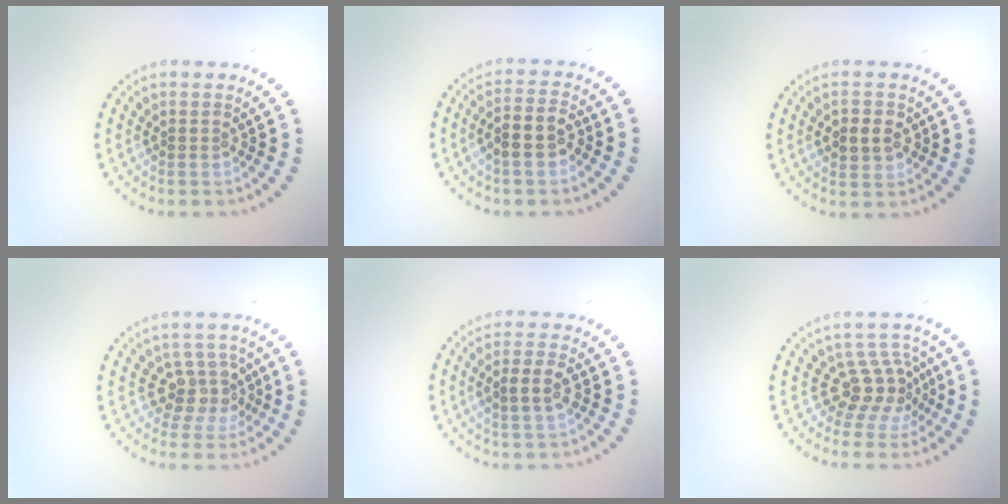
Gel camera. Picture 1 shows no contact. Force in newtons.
{"total": 2.9, "press": 2.7, "slide": 1.0}
{"total": 2.7, "press": 2.7, "slide": 0.5}
{"total": 3.4, "press": 2.6, "slide": 2.2}
{"total": 2.8, "press": 2.8, "slide": 0.5}
{"total": 3.4, "press": 2.6, "slide": 2.2}